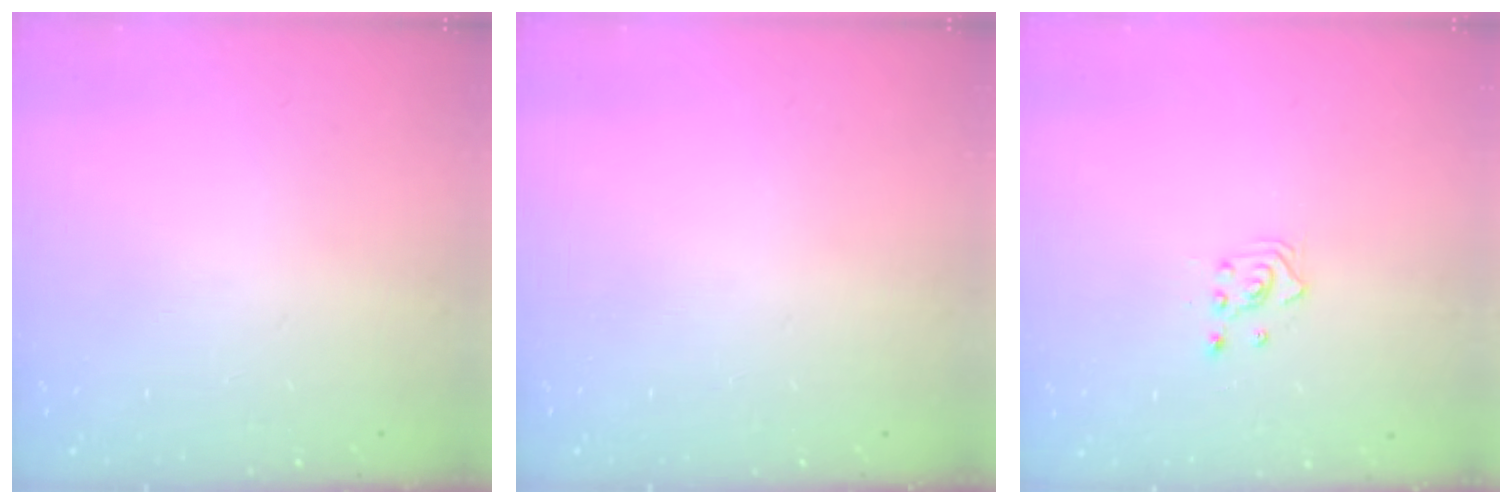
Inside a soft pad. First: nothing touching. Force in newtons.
{"total": 0.0}
{"total": 2.3, "press": 2.3, "slide": 0.3}